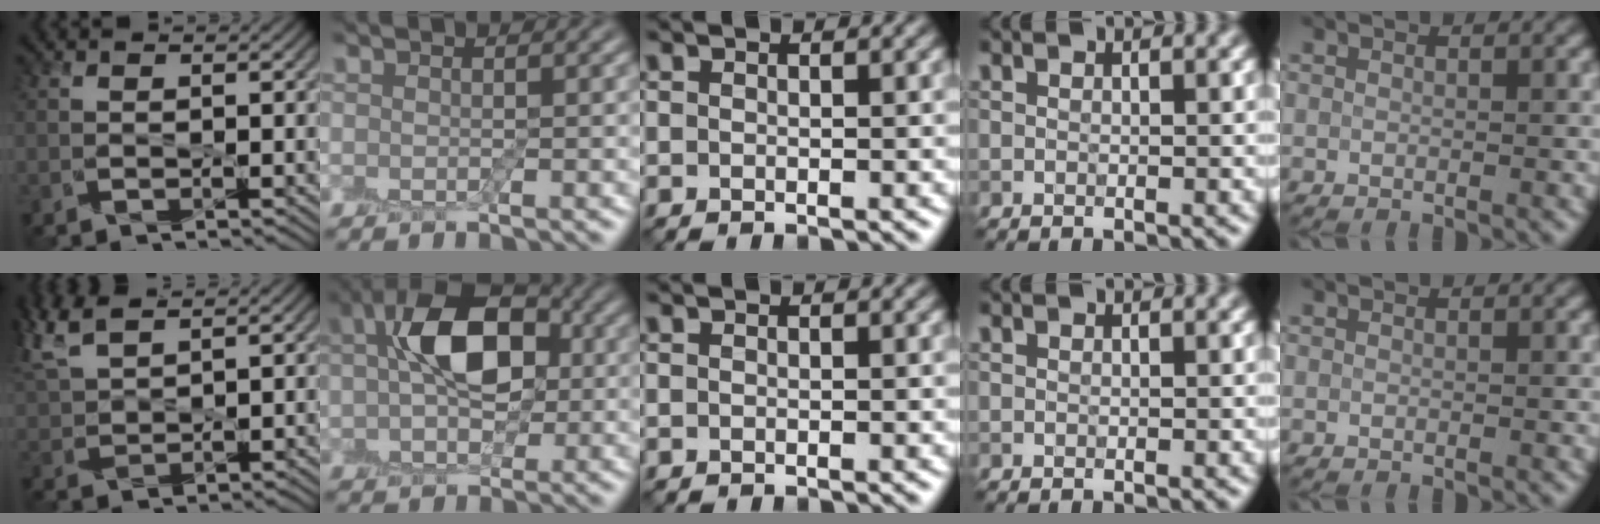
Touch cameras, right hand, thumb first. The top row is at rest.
{"thumb": {"total": 6.9, "force": [5.4, 1.6, 3.9], "torque": [-0.120, 0.024, 0.115]}, "index": {"total": 9.4, "force": [1.8, 5.7, 7.3], "torque": [-0.122, 0.021, 0.020]}}